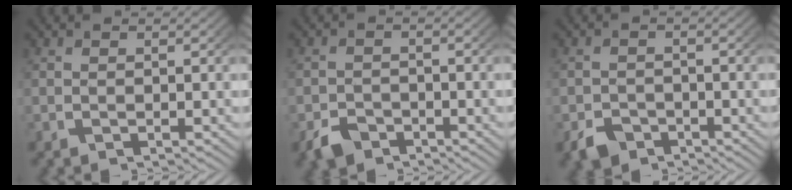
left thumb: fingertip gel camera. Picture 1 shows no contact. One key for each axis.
{"total": 3.2, "fx": -2.6, "fy": 1.7, "fz": 0.7, "tx": -0.013, "ty": -0.016, "tz": -0.043}
{"total": 3.4, "fx": -2.7, "fy": 2.0, "fz": 0.9, "tx": -0.010, "ty": -0.018, "tz": -0.044}